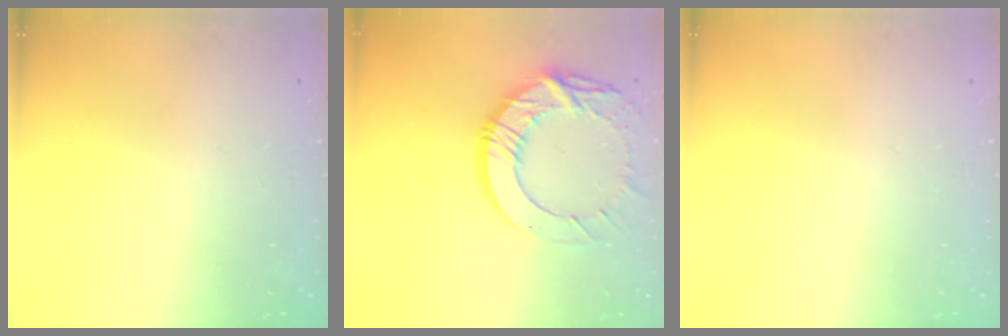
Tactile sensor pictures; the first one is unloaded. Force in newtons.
{"total": 16.0, "press": 15.9, "slide": 1.4}
{"total": 0.0}